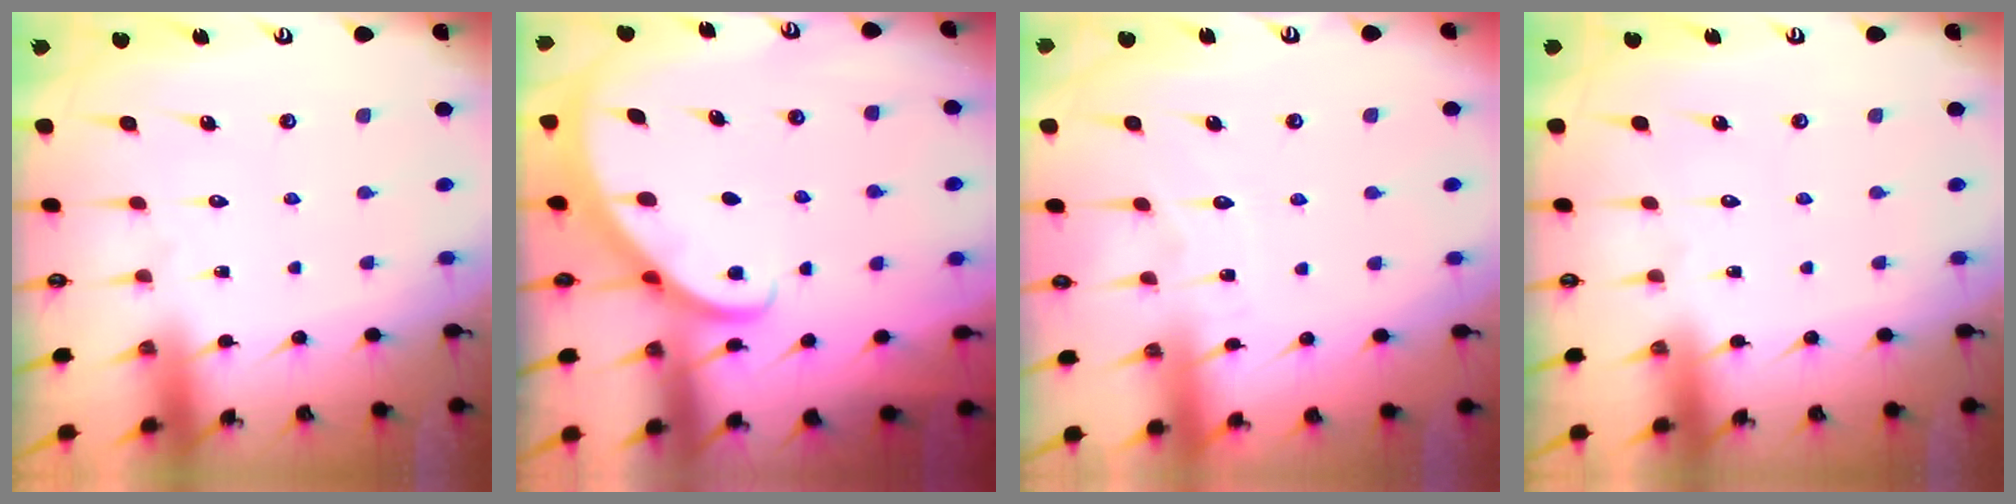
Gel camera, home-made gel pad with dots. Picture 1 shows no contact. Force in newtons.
{"total": 2.6, "press": 2.6, "slide": 0.1}
{"total": 3.6, "press": 3.5, "slide": 0.4}
{"total": 0.0}